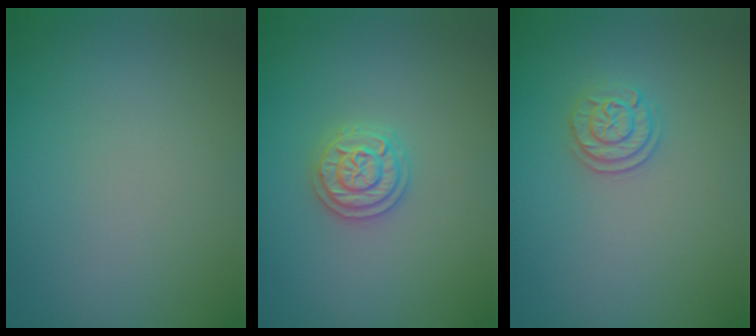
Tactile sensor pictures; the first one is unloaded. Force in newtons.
{"total": 2.3, "press": 2.3, "slide": 0.5}
{"total": 1.9, "press": 1.8, "slide": 0.5}